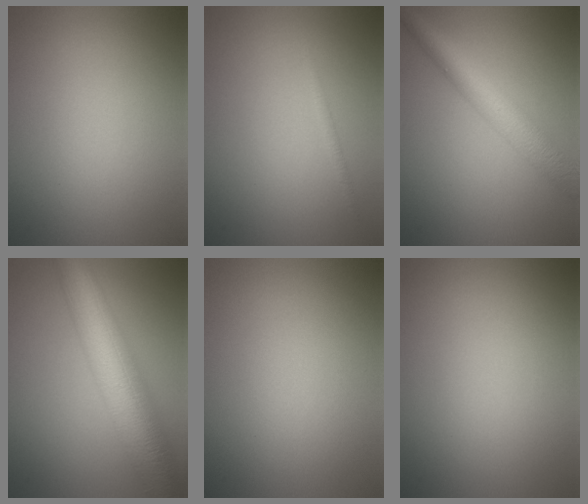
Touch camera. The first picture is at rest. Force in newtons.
{"total": 0.7, "press": 0.7, "slide": 0.1}
{"total": 5.6, "press": 5.6, "slide": 0.2}
{"total": 11.2, "press": 11.2, "slide": 0.5}
{"total": 0.0}
{"total": 0.0}